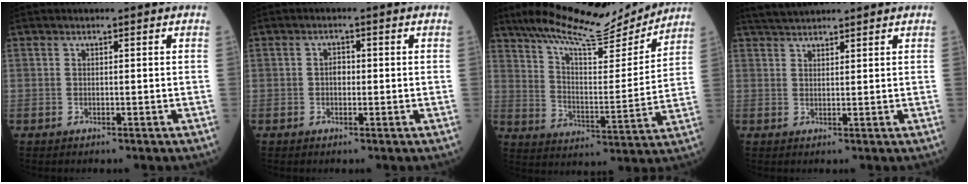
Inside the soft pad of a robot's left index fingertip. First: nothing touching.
{"total": 1.4, "force": [-0.3, 1.0, 1.0], "torque": [-0.016, 0.001, -0.006]}
{"total": 16.7, "force": [15.1, 2.5, 6.7], "torque": [-0.116, -0.010, 0.234]}
{"total": 4.6, "force": [4.3, 0.7, 1.5], "torque": [-0.029, 0.027, 0.079]}